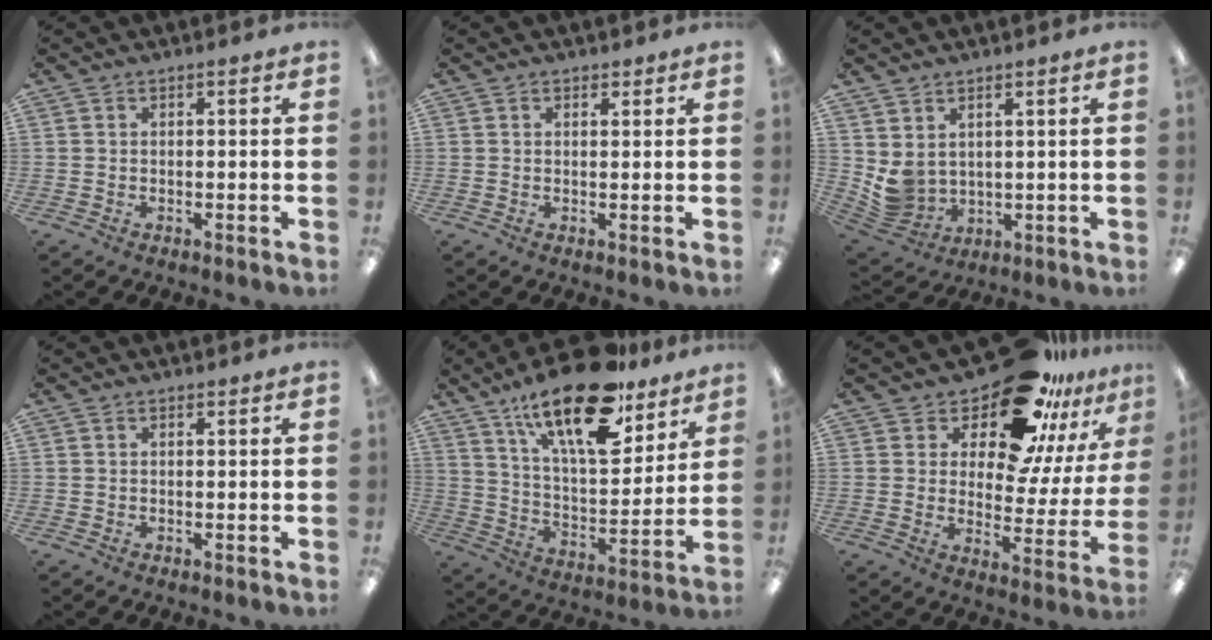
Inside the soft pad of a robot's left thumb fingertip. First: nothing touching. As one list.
[{"total": 1.1, "force": [0.9, 0.7, 0.3], "torque": [0.001, -0.002, 0.014]}, {"total": 5.9, "force": [3.0, 4.7, 1.9], "torque": [-0.072, -0.023, 0.062]}, {"total": 0.0}, {"total": 22.2, "force": [15.5, 8.0, 13.8], "torque": [-0.226, -0.091, 0.262]}, {"total": 17.6, "force": [14.4, 6.4, 7.9], "torque": [-0.128, -0.112, 0.243]}]